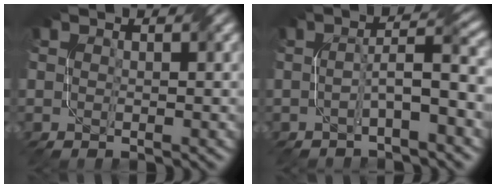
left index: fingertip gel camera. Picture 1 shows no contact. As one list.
[{"total": 4.2, "force": [-1.1, 0.5, 4.0], "torque": [-0.069, 0.019, -0.023]}]